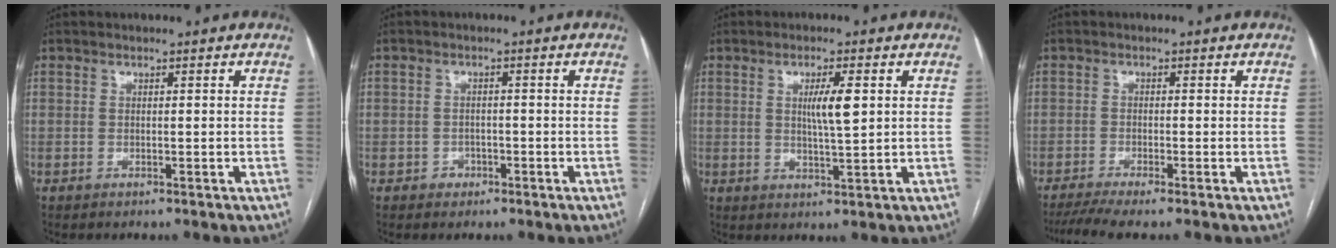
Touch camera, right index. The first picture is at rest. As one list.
[{"total": 2.2, "force": [-1.0, 1.9, 0.3], "torque": [0.003, 0.009, -0.017]}, {"total": 4.8, "force": [1.1, 0.4, 4.6], "torque": [-0.081, -0.004, 0.020]}, {"total": 4.9, "force": [-3.8, -0.3, 3.1], "torque": [-0.054, -0.011, -0.068]}]